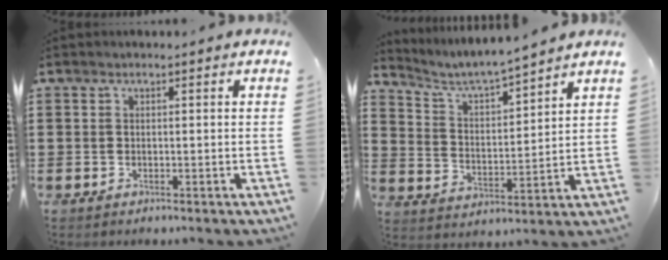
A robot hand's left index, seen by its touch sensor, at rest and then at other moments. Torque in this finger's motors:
{"motor_torque": [0.29, 0.11, 0.26, 0.03]}